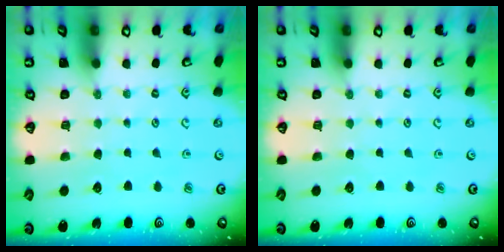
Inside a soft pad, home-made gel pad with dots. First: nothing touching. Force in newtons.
{"total": 0.0}